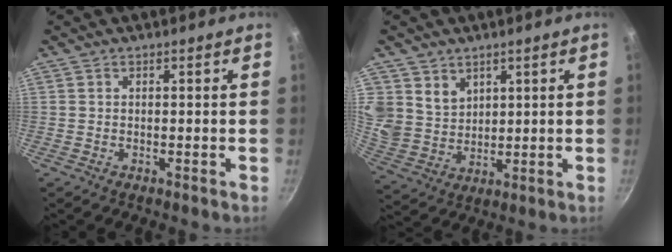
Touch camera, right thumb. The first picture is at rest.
{"total": 8.6, "force": [4.3, 6.9, 2.8], "torque": [-0.030, -0.025, 0.095]}